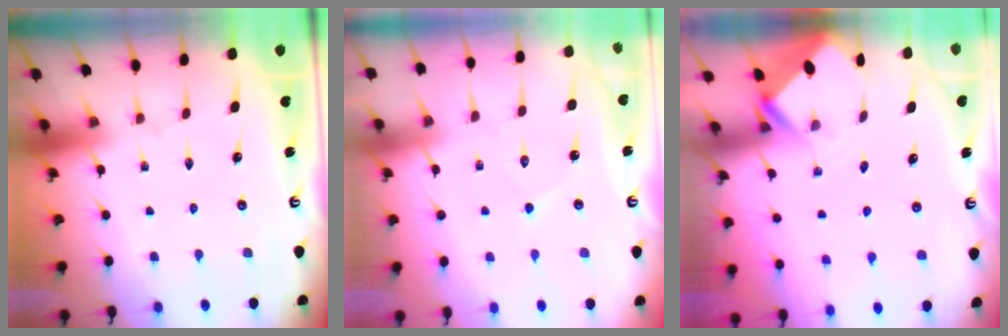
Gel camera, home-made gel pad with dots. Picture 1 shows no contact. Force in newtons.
{"total": 5.1, "press": 5.1, "slide": 0.4}
{"total": 2.2, "press": 2.2, "slide": 0.1}